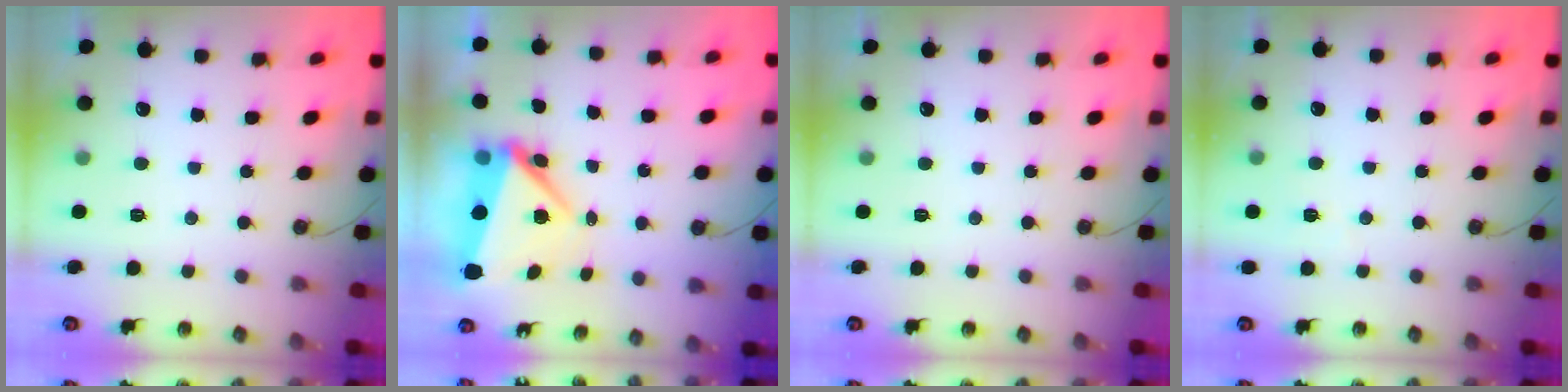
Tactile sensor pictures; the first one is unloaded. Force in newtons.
{"total": 7.2, "press": 6.7, "slide": 2.7}
{"total": 0.0}
{"total": 4.8, "press": 1.3, "slide": 4.6}